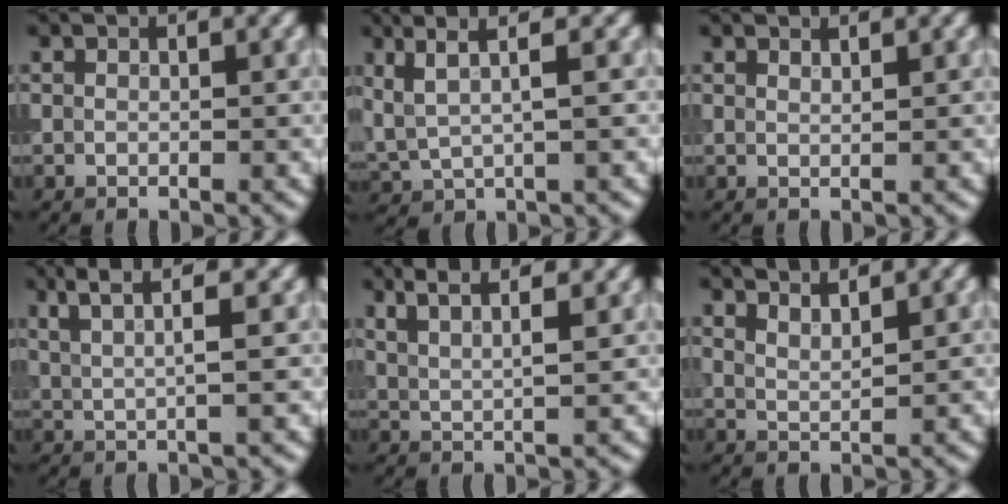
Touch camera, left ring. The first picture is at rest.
{"total": 4.0, "force": [2.0, 0.8, 3.3], "torque": [-0.072, 0.003, 0.042]}
{"total": 0.9, "force": [0.8, 0.2, 0.4], "torque": [0.000, -0.001, 0.009]}
{"total": 4.1, "force": [2.5, 0.7, 3.2], "torque": [-0.053, 0.006, 0.043]}
{"total": 6.1, "force": [4.3, 2.0, 3.9], "torque": [-0.038, 0.029, 0.039]}
{"total": 2.9, "force": [2.6, 0.6, 1.1], "torque": [-0.009, 0.011, 0.034]}